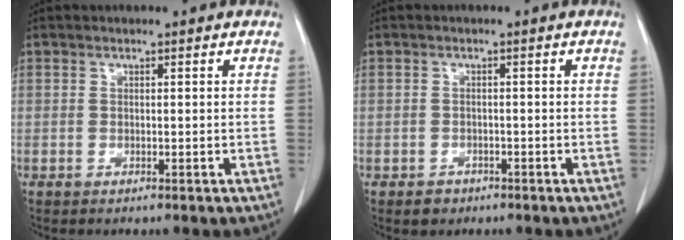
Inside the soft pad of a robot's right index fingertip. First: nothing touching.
{"total": 1.9, "force": [-1.2, 1.5, 0.2], "torque": [-0.003, 0.004, -0.016]}